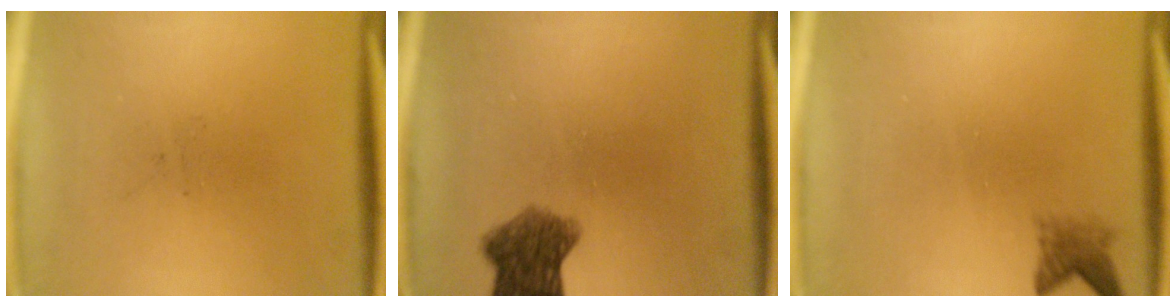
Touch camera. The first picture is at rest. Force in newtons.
{"total": 6.7}
{"total": 2.2}